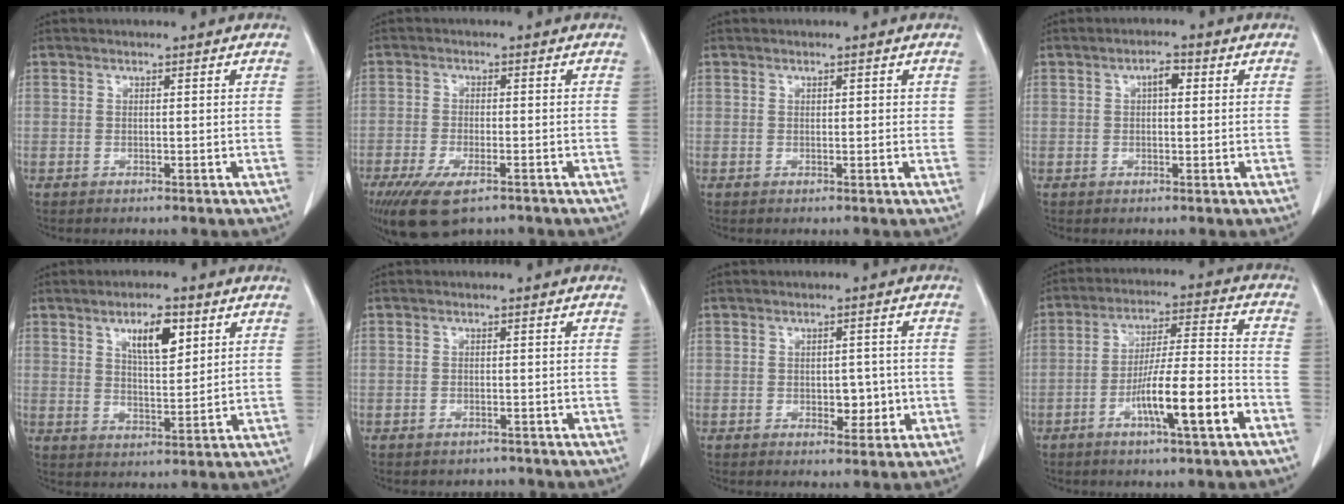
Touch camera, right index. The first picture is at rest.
{"total": 8.6, "force": [-5.7, 3.1, 5.7], "torque": [-0.101, -0.016, -0.094]}
{"total": 1.2, "force": [0.5, 0.6, 0.9], "torque": [-0.008, 0.000, 0.006]}
{"total": 2.4, "force": [0.6, 1.1, 2.1], "torque": [-0.032, 0.009, 0.008]}
{"total": 7.1, "force": [3.5, 2.3, 5.8], "torque": [-0.097, 0.000, 0.060]}
{"total": 1.6, "force": [-1.4, 0.8, 0.0], "torque": [-0.005, 0.001, -0.019]}
{"total": 3.8, "force": [-0.7, 2.3, 2.9], "torque": [-0.030, 0.003, -0.004]}
{"total": 12.5, "force": [-5.4, 0.5, 11.2], "torque": [-0.191, 0.001, -0.091]}